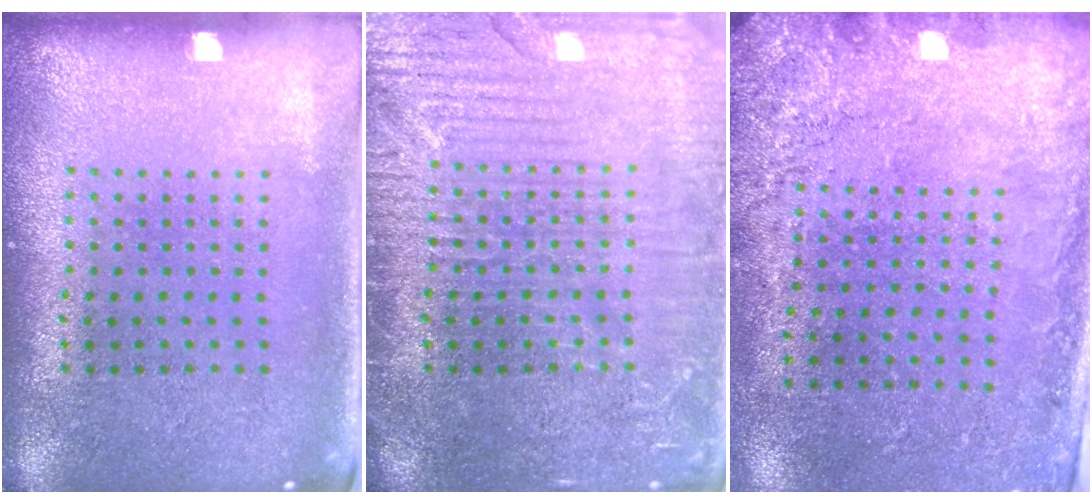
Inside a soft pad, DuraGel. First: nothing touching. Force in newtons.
{"total": 3.8, "press": 3.8, "slide": 0.4}
{"total": 2.7, "press": 2.0, "slide": 1.8}